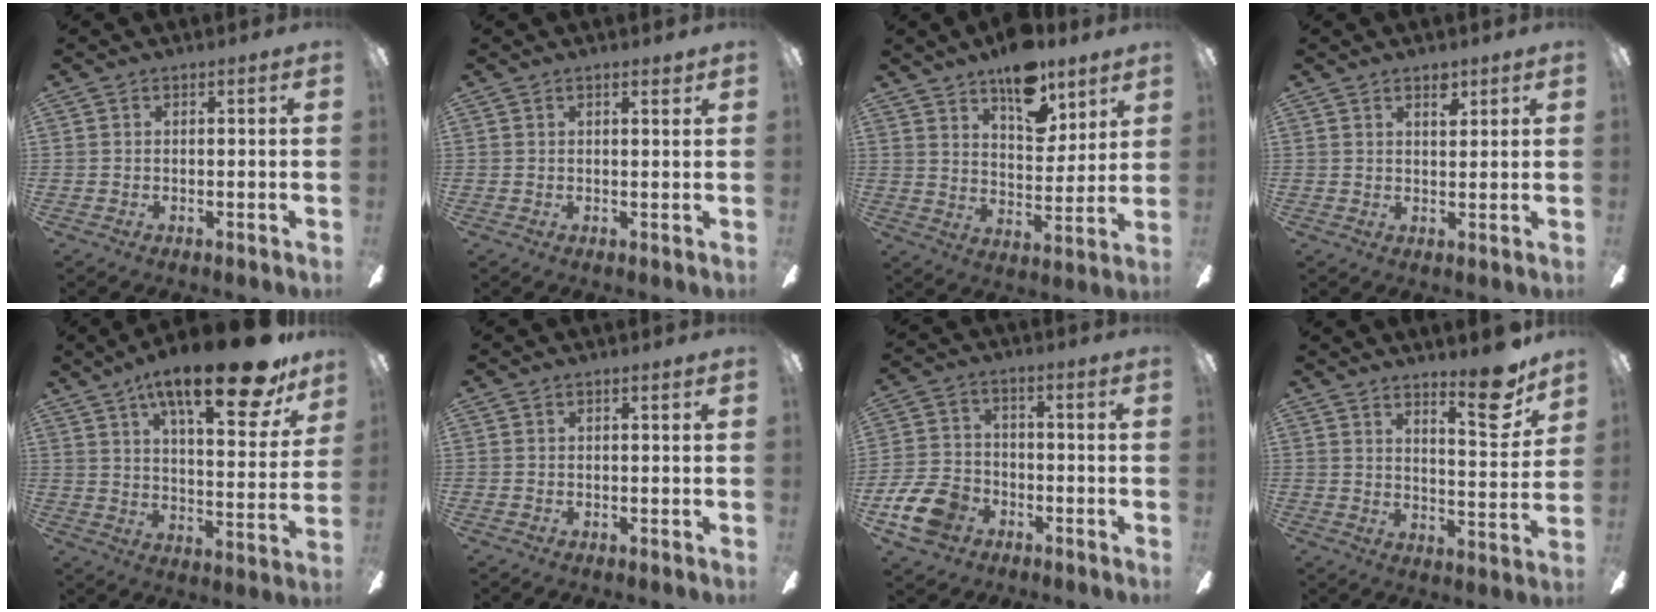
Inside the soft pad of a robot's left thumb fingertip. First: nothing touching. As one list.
[{"total": 1.8, "force": [1.2, 0.3, 1.2], "torque": [-0.019, -0.002, 0.020]}, {"total": 14.3, "force": [10.4, 6.7, 7.3], "torque": [-0.100, -0.059, 0.183]}, {"total": 3.8, "force": [2.6, 1.7, 2.3], "torque": [-0.017, -0.010, 0.039]}, {"total": 22.4, "force": [14.4, 6.9, 15.6], "torque": [-0.237, -0.081, 0.229]}, {"total": 0.0}, {"total": 11.3, "force": [-5.6, 8.0, 5.7], "torque": [-0.139, 0.036, -0.103]}, {"total": 11.6, "force": [8.5, 2.8, 7.5], "torque": [-0.092, -0.061, 0.137]}]